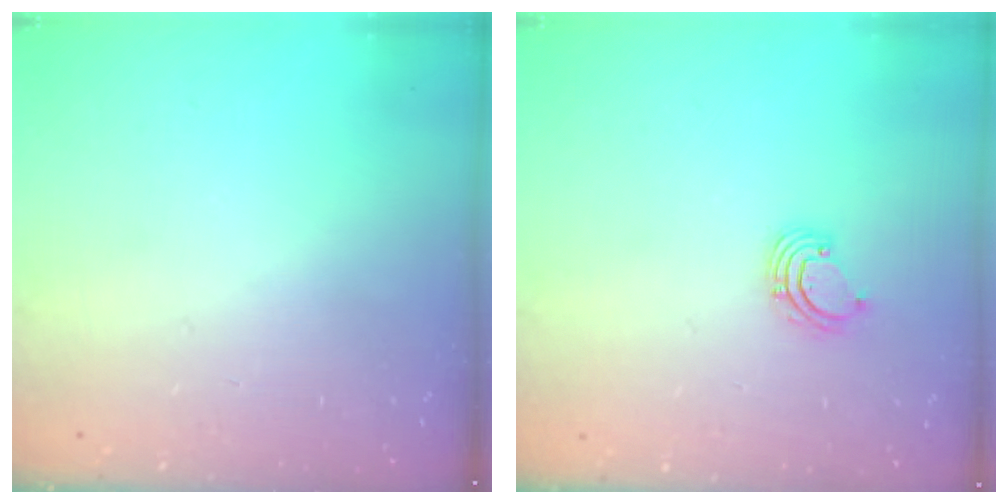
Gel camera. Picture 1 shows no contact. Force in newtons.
{"total": 2.3, "press": 2.3, "slide": 0.2}